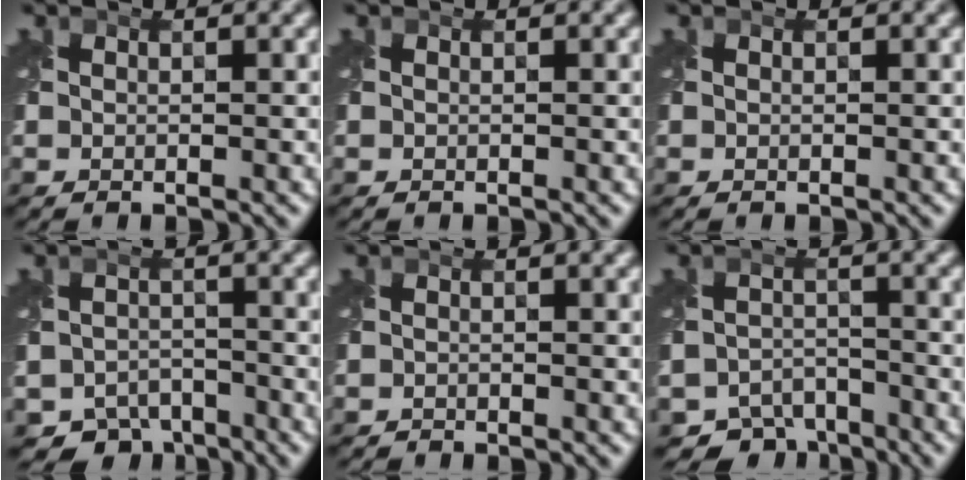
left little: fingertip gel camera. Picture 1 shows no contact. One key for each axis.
{"total": 0.0}
{"total": 0.0}
{"total": 4.7, "fx": -3.7, "fy": 2.6, "fz": 0.8, "tx": -0.003, "ty": -0.010, "tz": -0.062}
{"total": 0.6, "fx": -0.6, "fy": 0.1, "fz": -0.1, "tx": 0.003, "ty": -0.005, "tz": -0.013}
{"total": 5.2, "fx": -4.5, "fy": 2.6, "fz": 0.9, "tx": -0.006, "ty": -0.013, "tz": -0.073}